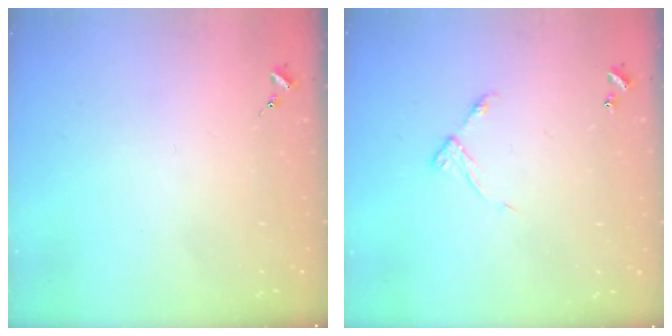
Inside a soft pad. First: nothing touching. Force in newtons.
{"total": 6.5, "press": 6.5, "slide": 0.5}